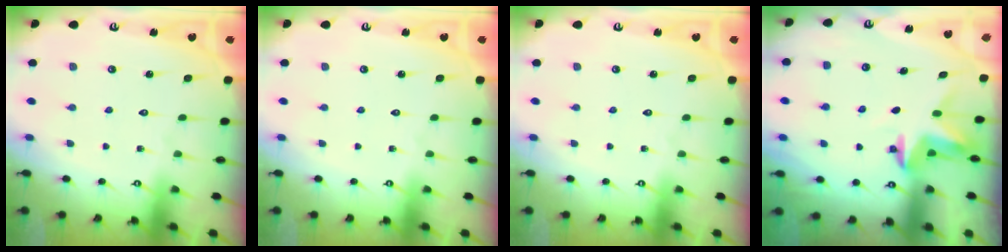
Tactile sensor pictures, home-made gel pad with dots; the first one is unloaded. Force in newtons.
{"total": 0.0}
{"total": 0.0}
{"total": 3.9, "press": 3.9, "slide": 0.3}